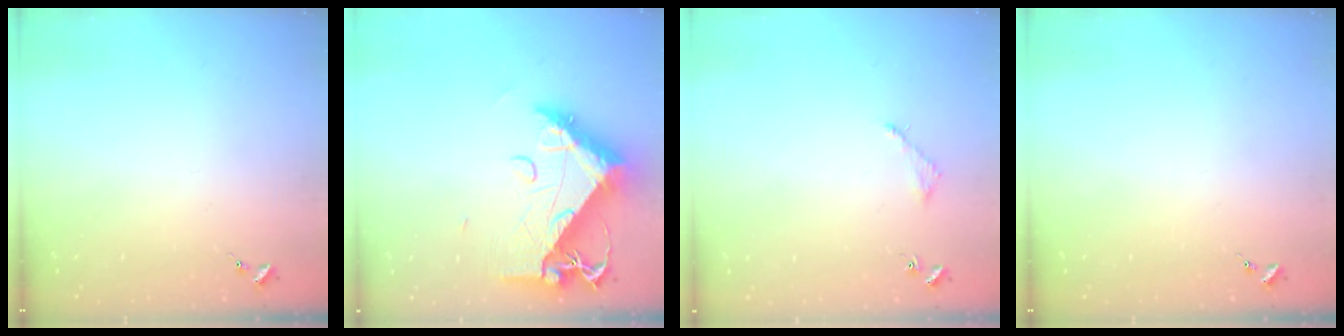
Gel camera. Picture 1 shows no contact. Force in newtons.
{"total": 15.2, "press": 15.1, "slide": 1.3}
{"total": 3.0, "press": 3.0, "slide": 0.4}
{"total": 0.0}